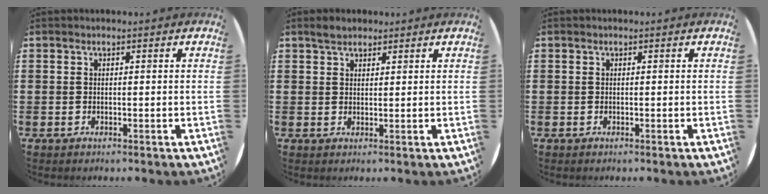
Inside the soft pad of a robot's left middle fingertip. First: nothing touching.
{"total": 2.3, "force": [2.0, 0.9, 0.6], "torque": [-0.005, 0.004, 0.036]}
{"total": 0.0}